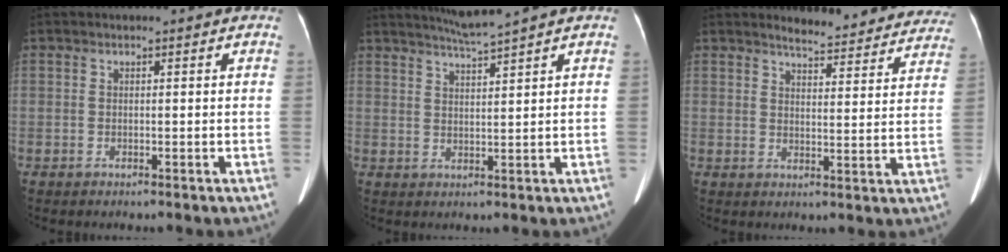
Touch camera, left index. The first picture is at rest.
{"total": 4.3, "force": [3.7, -1.8, 1.3], "torque": [-0.027, -0.008, 0.072]}
{"total": 16.8, "force": [16.0, 3.0, 4.2], "torque": [-0.027, -0.043, 0.169]}